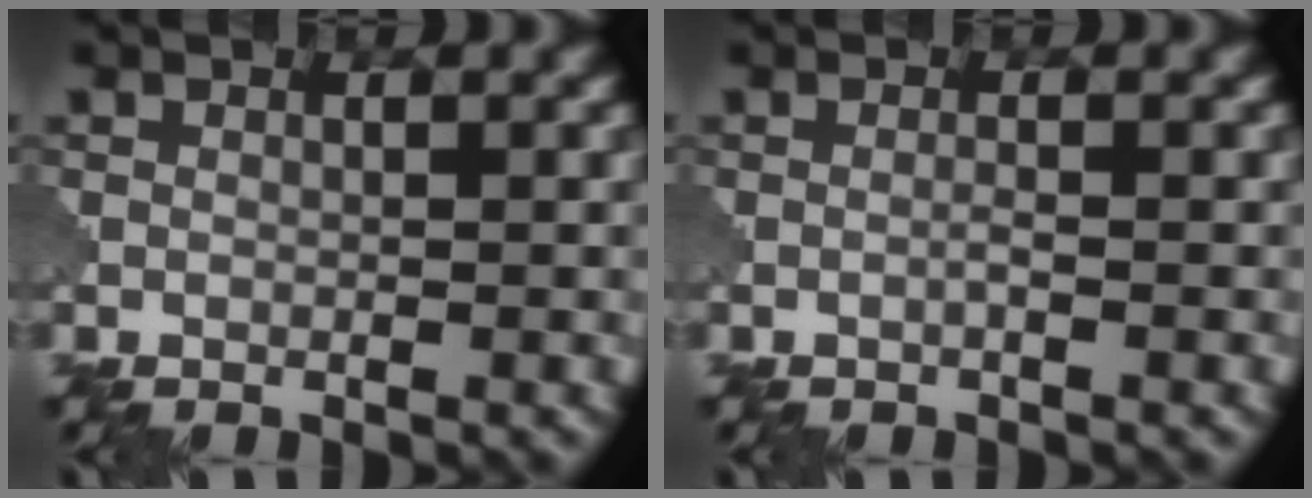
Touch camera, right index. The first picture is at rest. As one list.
[{"total": 0.6, "force": [-0.3, -0.1, 0.6], "torque": [-0.012, 0.002, -0.008]}]